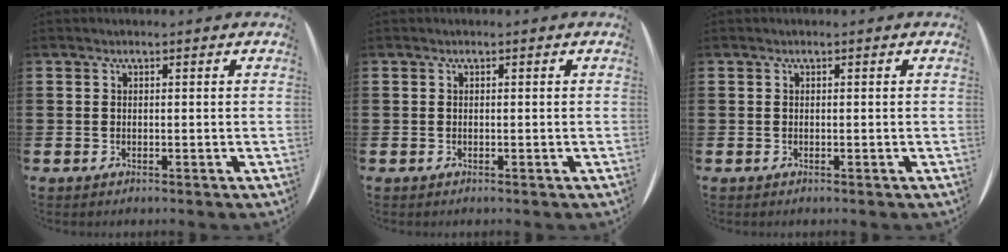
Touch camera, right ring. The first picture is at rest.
{"total": 0.0}
{"total": 0.0}